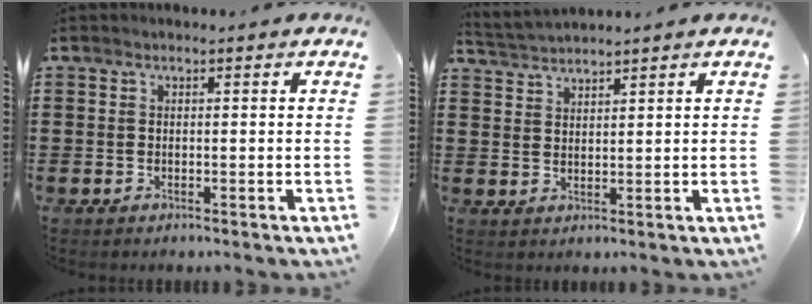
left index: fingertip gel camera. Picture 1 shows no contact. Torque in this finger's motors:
{"motor_torque": [2.14, 0.00, -0.06, 0.00]}